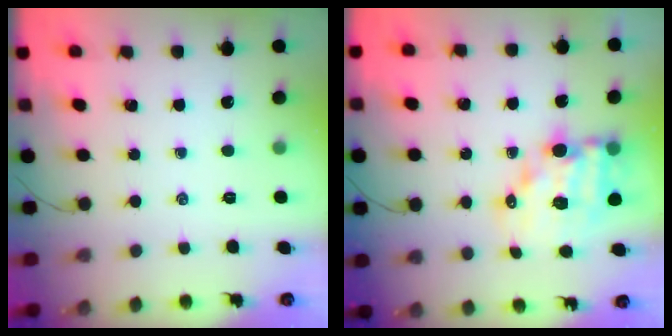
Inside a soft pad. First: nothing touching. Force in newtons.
{"total": 12.0, "press": 11.7, "slide": 2.8}